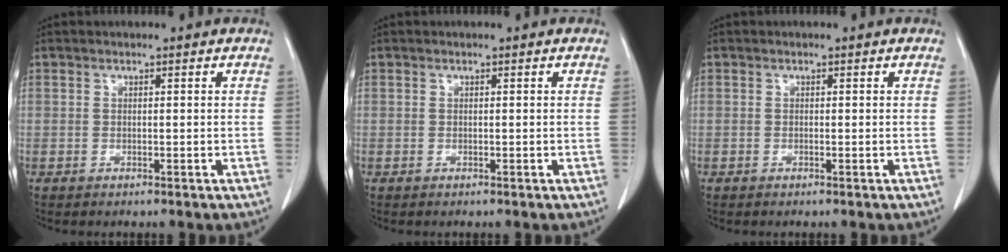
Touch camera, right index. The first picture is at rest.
{"total": 0.0}
{"total": 0.0}